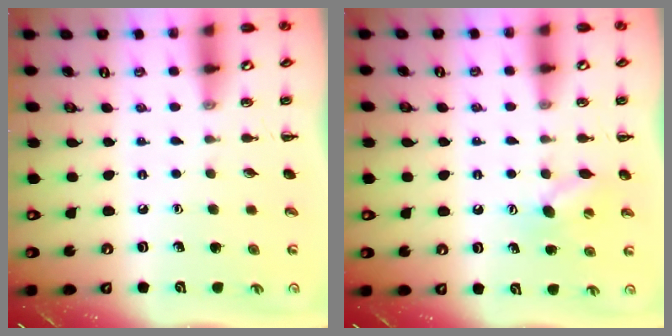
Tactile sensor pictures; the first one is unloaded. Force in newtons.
{"total": 7.7, "press": 7.5, "slide": 1.7}